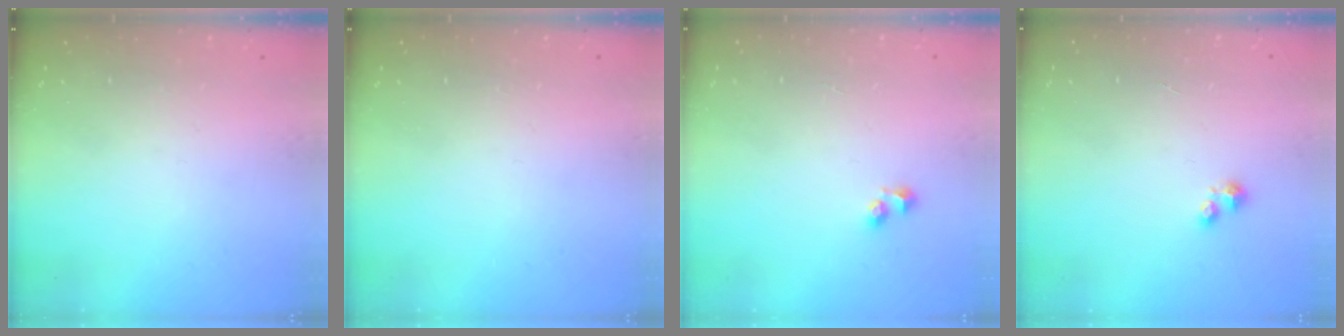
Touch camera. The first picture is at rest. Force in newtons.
{"total": 0.0}
{"total": 3.7, "press": 3.6, "slide": 1.1}
{"total": 1.9, "press": 1.8, "slide": 0.2}